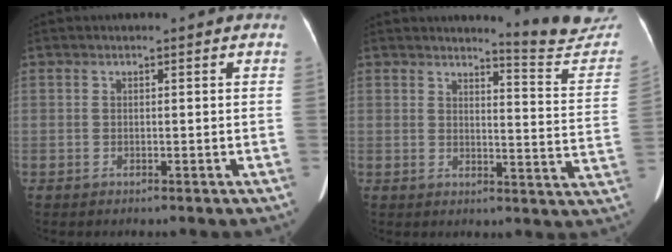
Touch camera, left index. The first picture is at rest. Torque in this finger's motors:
{"motor_torque": [0.69, -1.25, -0.01, 0.02]}